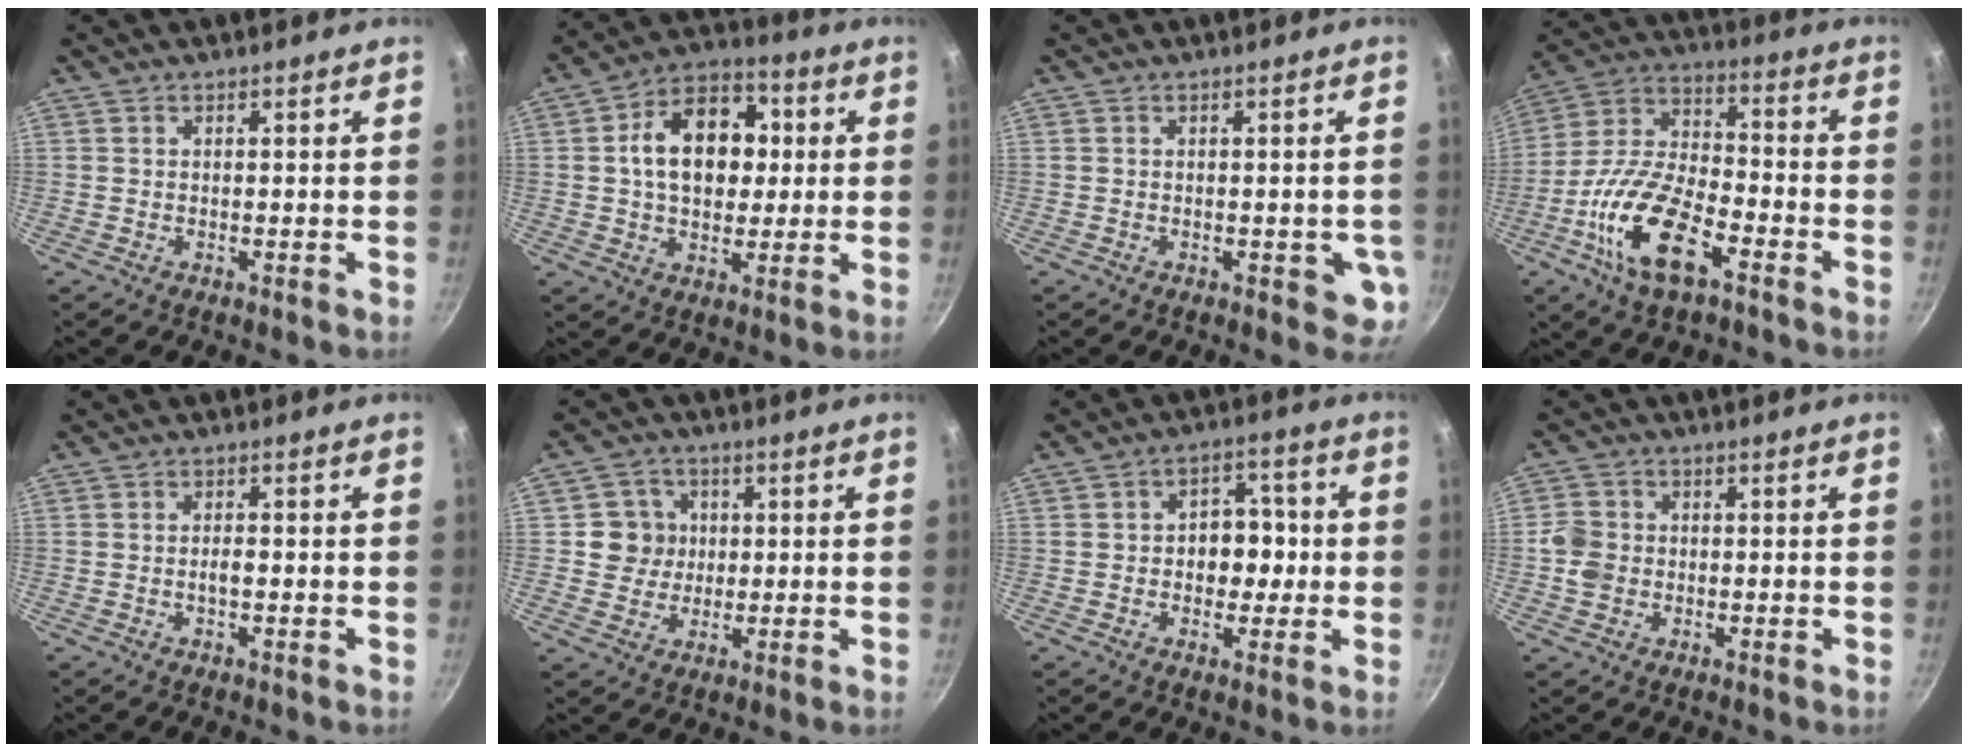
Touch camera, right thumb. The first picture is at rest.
{"total": 15.6, "force": [2.1, 11.0, 10.9], "torque": [-0.132, 0.022, 0.019]}
{"total": 4.6, "force": [-1.0, 2.4, 3.7], "torque": [-0.022, -0.003, -0.011]}
{"total": 17.8, "force": [-7.9, 8.0, 13.8], "torque": [-0.257, 0.040, -0.160]}
{"total": 1.6, "force": [-0.4, 0.6, 1.4], "torque": [-0.023, 0.008, -0.008]}
{"total": 6.2, "force": [0.8, 5.9, 1.6], "torque": [0.012, 0.004, 0.004]}
{"total": 7.9, "force": [-0.2, 6.0, 5.1], "torque": [-0.017, 0.015, -0.010]}
{"total": 4.9, "force": [-0.7, 4.3, 2.2], "torque": [-0.032, 0.010, -0.020]}